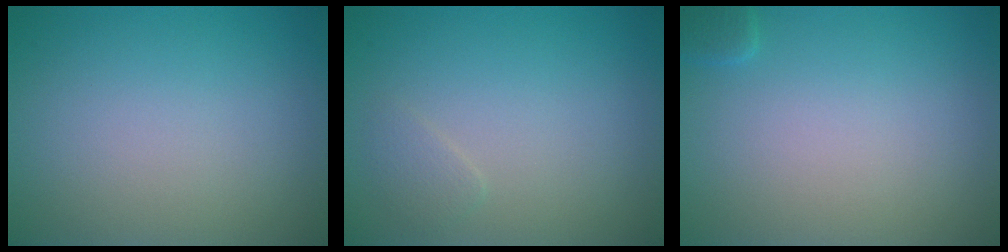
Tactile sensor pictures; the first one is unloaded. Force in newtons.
{"total": 0.9, "press": 0.9, "slide": 0.0}
{"total": 0.8, "press": 0.8, "slide": 0.1}